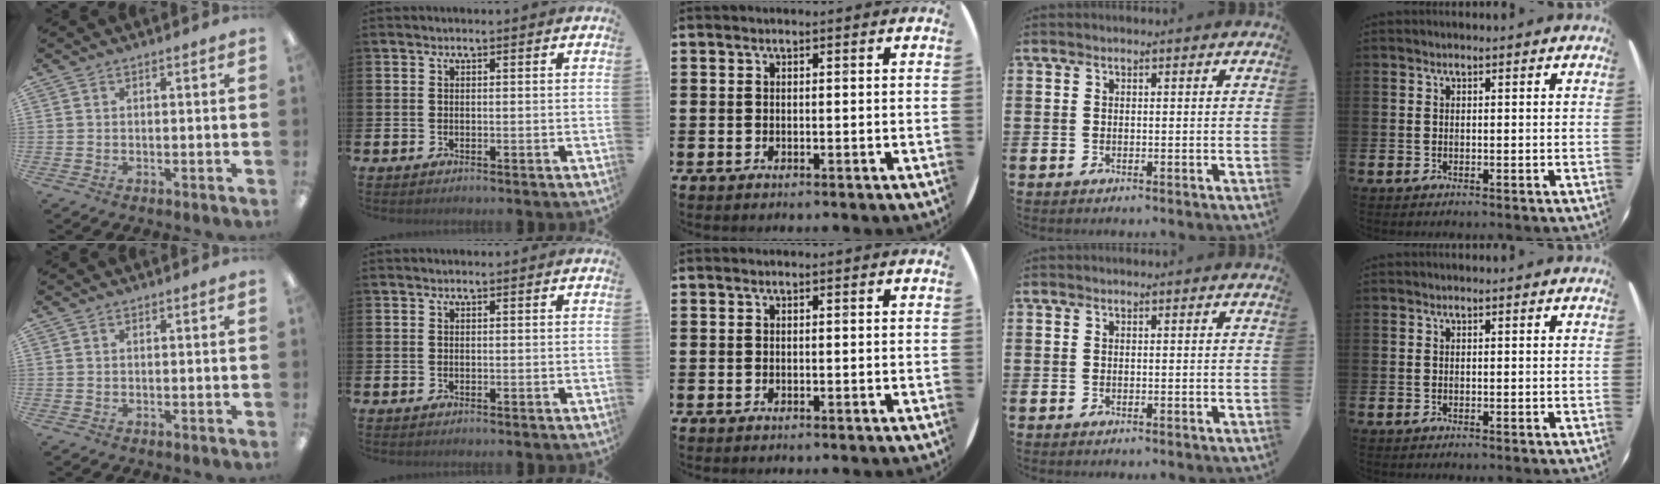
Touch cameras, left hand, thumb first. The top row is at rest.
{}